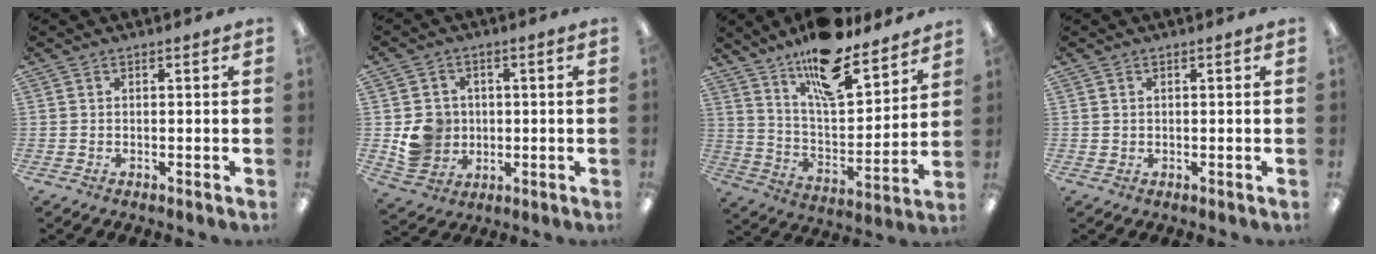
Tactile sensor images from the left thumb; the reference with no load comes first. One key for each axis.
{"total": 8.1, "fx": 0.1, "fy": 7.7, "fz": 2.3, "tx": -0.050, "ty": 0.007, "tz": 0.010}
{"total": 17.8, "fx": 14.1, "fy": 5.7, "fz": 9.3, "tx": -0.156, "ty": -0.090, "tz": 0.241}
{"total": 0.8, "fx": 0.4, "fy": 0.6, "fz": 0.0, "tx": -0.001, "ty": 0.004, "tz": 0.008}